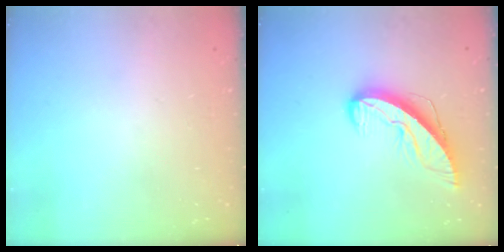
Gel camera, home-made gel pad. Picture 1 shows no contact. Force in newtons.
{"total": 10.0, "press": 9.9, "slide": 1.2}